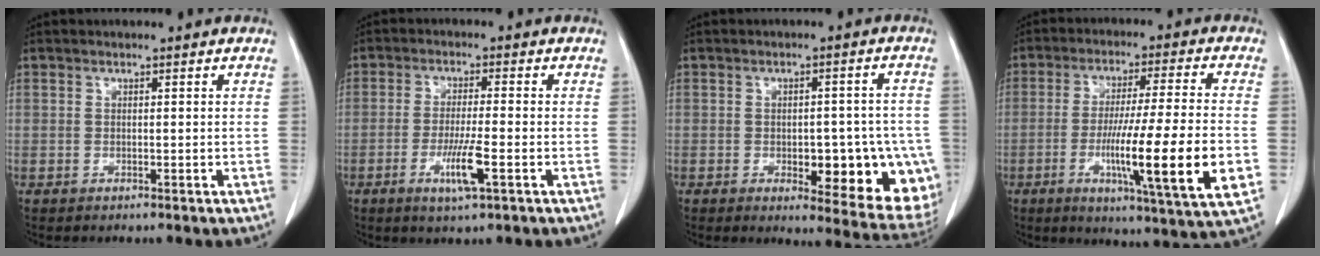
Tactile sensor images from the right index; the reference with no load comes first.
{"total": 6.0, "force": [-2.3, 0.0, 5.5], "torque": [-0.106, -0.013, -0.042]}
{"total": 14.8, "force": [-4.3, 5.2, 13.2], "torque": [-0.096, 0.012, -0.038]}
{"total": 17.6, "force": [-4.3, -0.3, 17.1], "torque": [-0.261, -0.023, -0.069]}